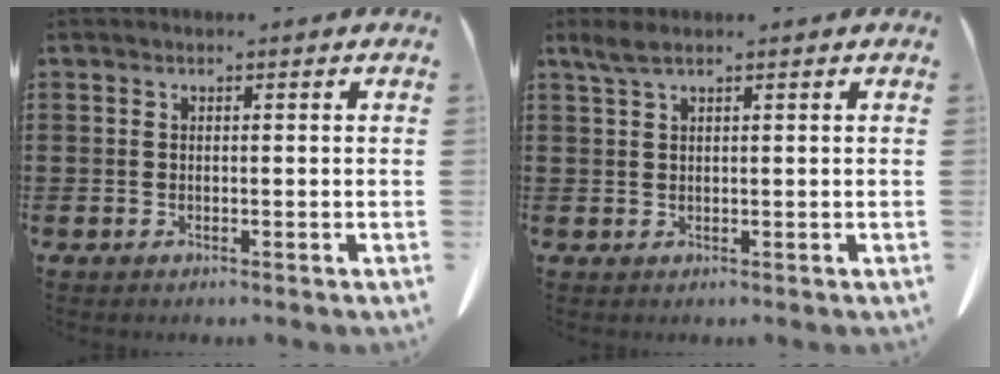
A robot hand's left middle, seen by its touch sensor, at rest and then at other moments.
{"total": 2.0, "force": [1.3, 0.3, 1.5], "torque": [-0.033, 0.002, 0.023]}